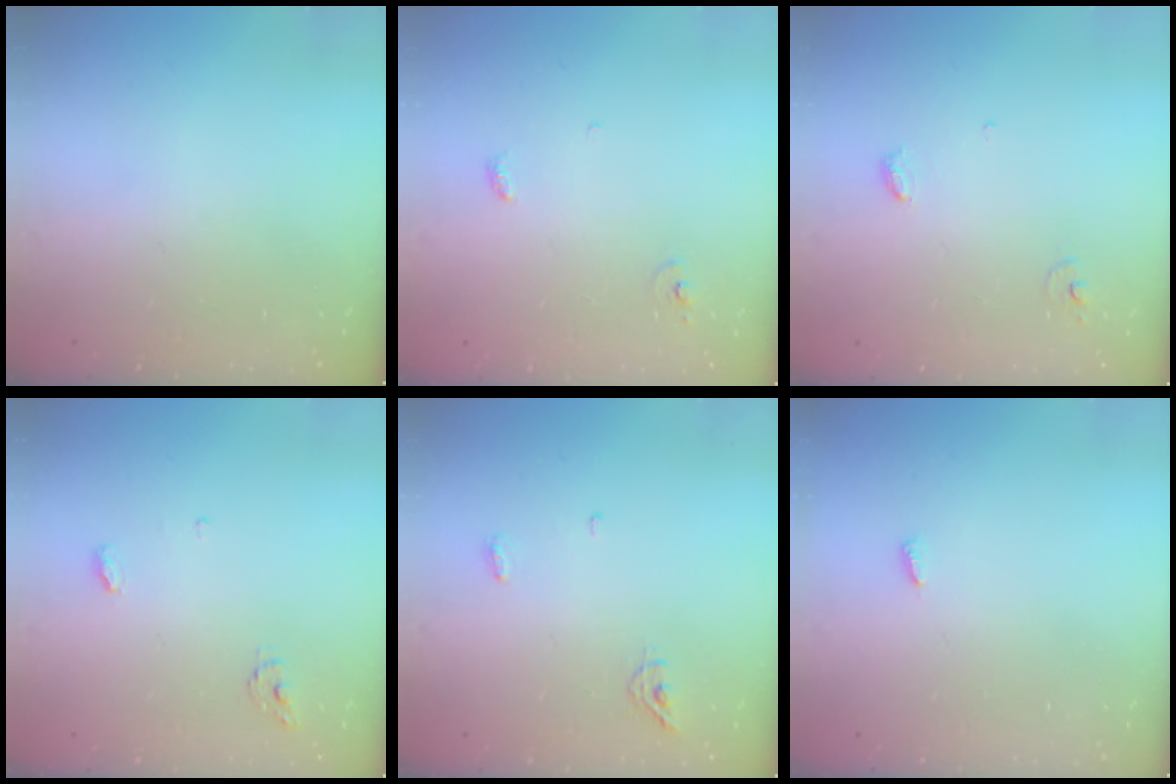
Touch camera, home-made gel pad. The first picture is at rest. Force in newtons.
{"total": 3.4, "press": 3.4, "slide": 0.2}
{"total": 3.8, "press": 3.8, "slide": 0.3}
{"total": 3.5, "press": 3.5, "slide": 0.3}
{"total": 4.9, "press": 4.8, "slide": 1.0}
{"total": 3.2, "press": 3.2, "slide": 0.5}